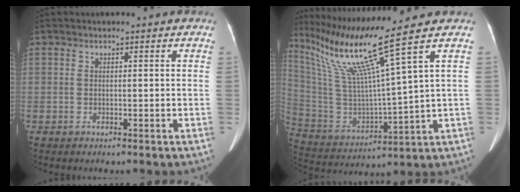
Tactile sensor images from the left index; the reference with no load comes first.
{"total": 15.1, "force": [10.7, -3.5, 10.0], "torque": [-0.197, -0.024, 0.210]}